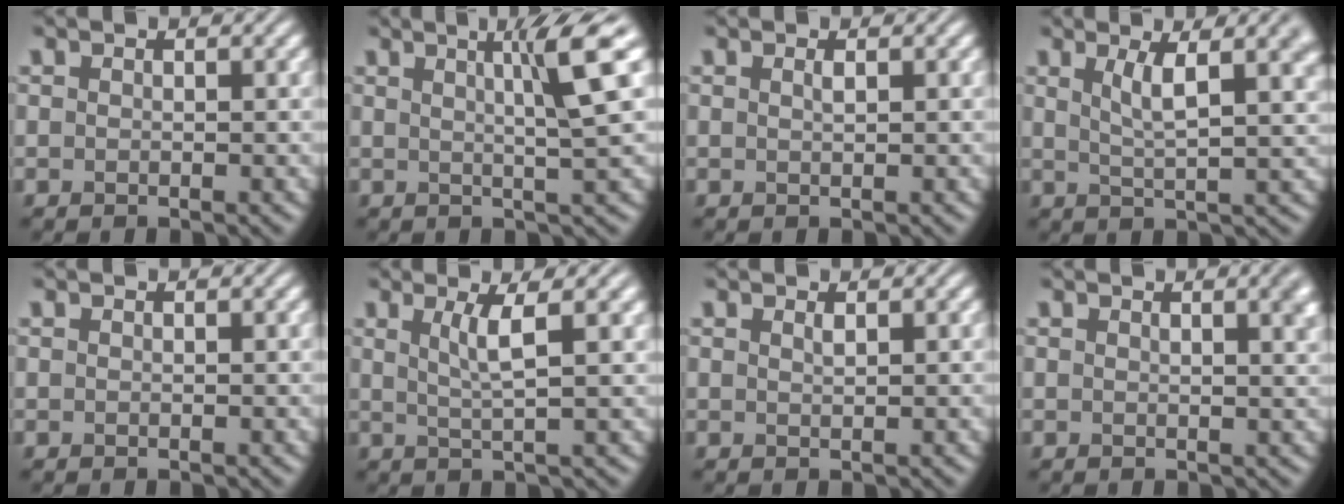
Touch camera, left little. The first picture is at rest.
{"total": 5.6, "force": [1.7, 0.6, 5.3], "torque": [-0.074, 0.010, 0.028]}
{"total": 0.6, "force": [0.2, 0.1, 0.5], "torque": [-0.008, 0.002, 0.004]}
{"total": 6.0, "force": [2.3, 1.7, 5.2], "torque": [-0.077, 0.005, 0.037]}
{"total": 0.0}
{"total": 3.6, "force": [1.3, 0.6, 3.3], "torque": [-0.054, 0.002, 0.023]}
{"total": 0.6, "force": [0.4, 0.1, 0.4], "torque": [-0.005, 0.000, 0.008]}
{"total": 2.8, "force": [1.2, 1.0, 2.3], "torque": [-0.012, 0.007, 0.014]}